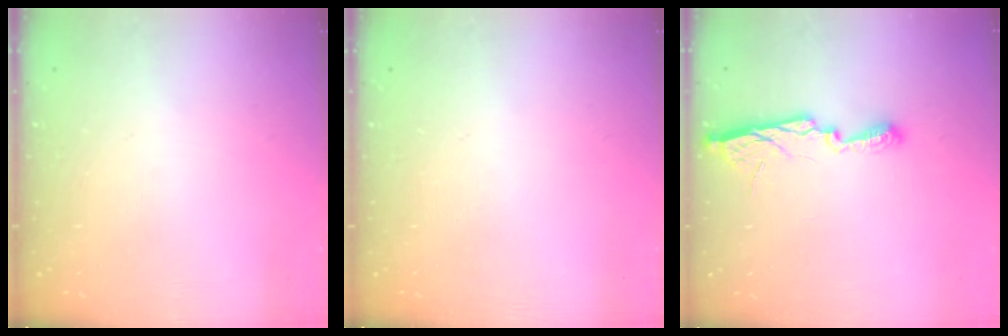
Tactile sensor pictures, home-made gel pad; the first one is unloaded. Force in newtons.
{"total": 0.0}
{"total": 9.7, "press": 9.7, "slide": 0.9}